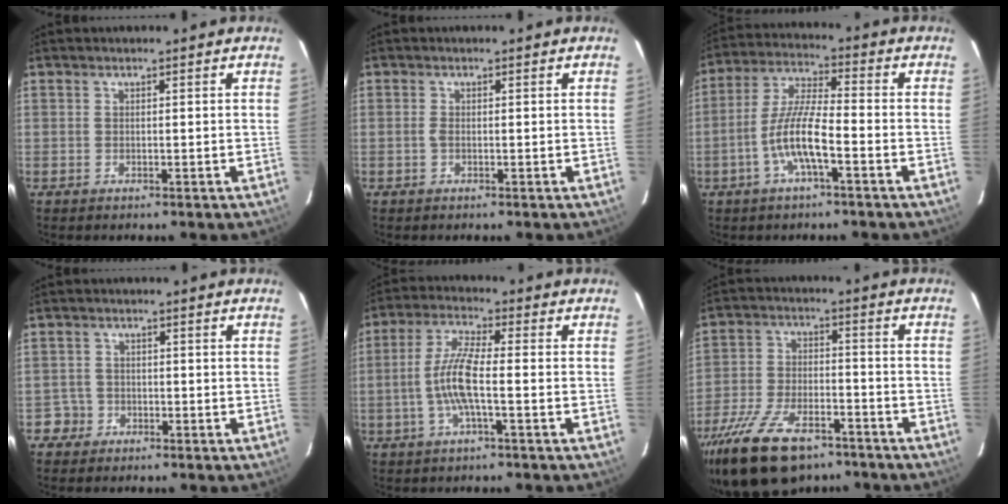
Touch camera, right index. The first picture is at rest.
{"total": 0.9, "force": [-0.2, 0.4, 0.8], "torque": [-0.017, 0.000, -0.005]}
{"total": 9.5, "force": [-3.8, 1.5, 8.5], "torque": [-0.181, 0.004, -0.074]}
{"total": 2.9, "force": [-1.5, 2.5, -0.6], "torque": [0.014, 0.023, -0.024]}
{"total": 8.2, "force": [-1.9, 0.9, 7.9], "torque": [-0.169, 0.003, -0.038]}
{"total": 17.8, "force": [-12.8, 8.0, 9.5], "torque": [-0.208, -0.025, -0.219]}